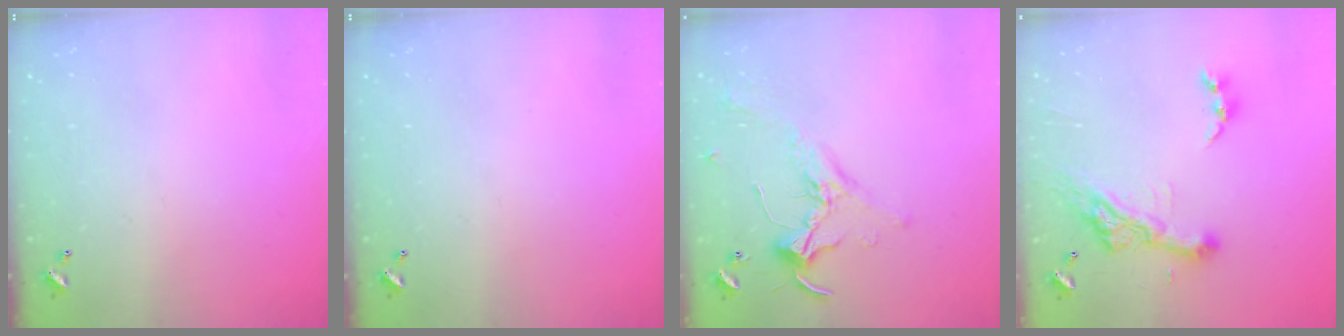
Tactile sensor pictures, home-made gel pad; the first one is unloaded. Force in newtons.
{"total": 0.0}
{"total": 1.7, "press": 1.6, "slide": 0.2}
{"total": 11.0, "press": 10.9, "slide": 1.4}